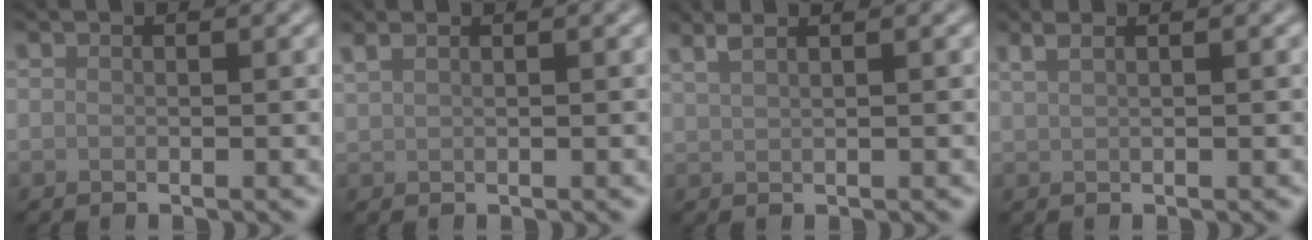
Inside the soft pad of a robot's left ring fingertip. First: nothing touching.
{"total": 1.4, "force": [1.1, 0.4, 0.7], "torque": [-0.016, 0.002, 0.025]}
{"total": 2.8, "force": [2.0, 1.0, 1.7], "torque": [-0.018, 0.012, 0.014]}
{"total": 2.2, "force": [1.5, 0.9, 1.4], "torque": [-0.019, 0.005, 0.014]}